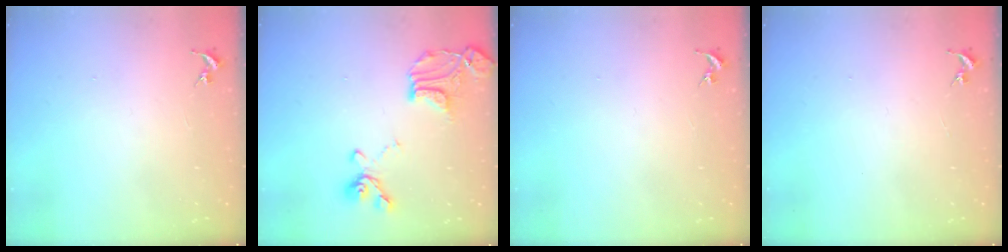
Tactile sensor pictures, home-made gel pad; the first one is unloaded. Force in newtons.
{"total": 17.9, "press": 17.8, "slide": 1.9}
{"total": 0.0}
{"total": 0.0}